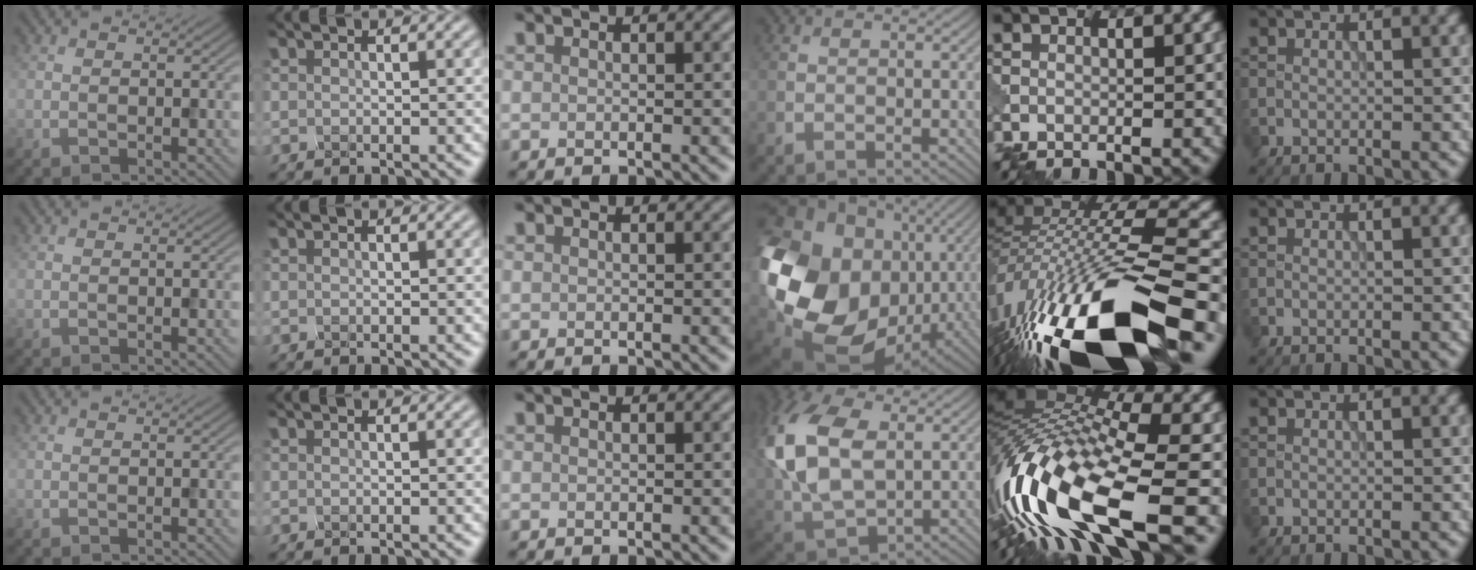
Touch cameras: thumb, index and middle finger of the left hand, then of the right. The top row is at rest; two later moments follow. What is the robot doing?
{"motion": "squeeze", "object": "hand grip exerciser"}